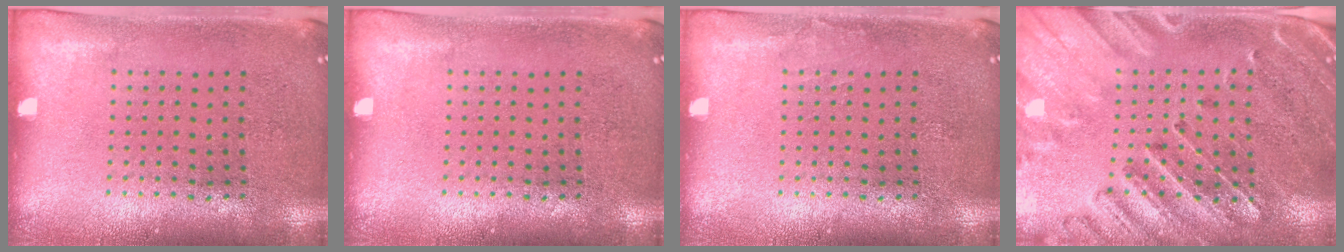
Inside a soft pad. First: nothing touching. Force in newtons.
{"total": 0.0}
{"total": 0.5, "press": 0.5, "slide": 0.1}
{"total": 2.9, "press": 2.7, "slide": 1.1}